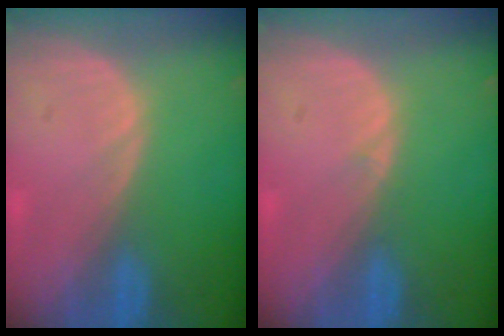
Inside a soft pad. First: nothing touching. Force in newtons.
{"total": 0.6, "press": 0.2, "slide": 0.5}